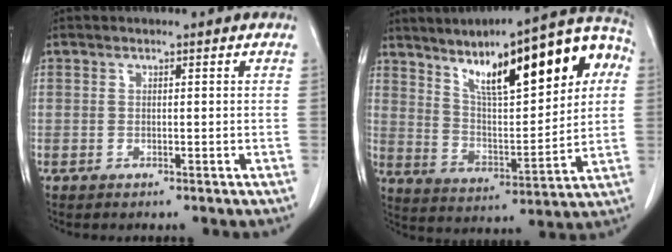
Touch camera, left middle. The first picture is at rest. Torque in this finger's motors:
{"motor_torque": [2.14, 0.00, 0.32, 0.21]}